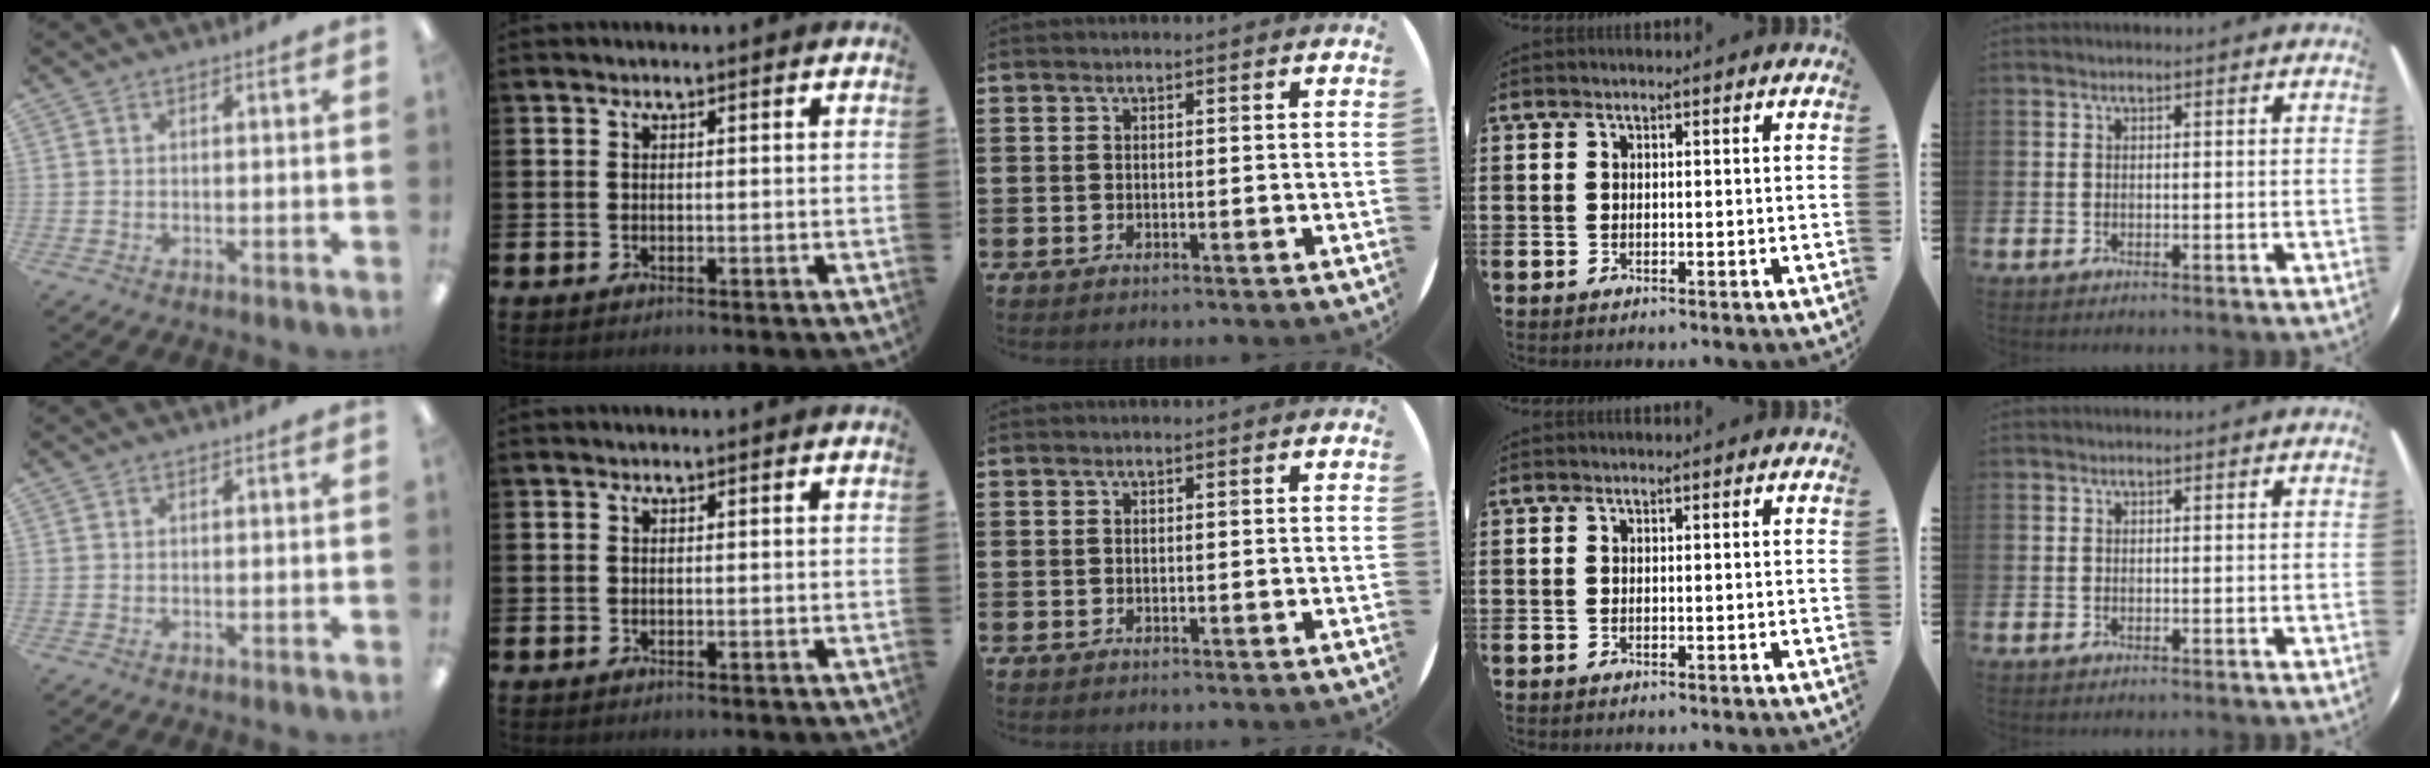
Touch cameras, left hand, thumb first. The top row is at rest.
{}